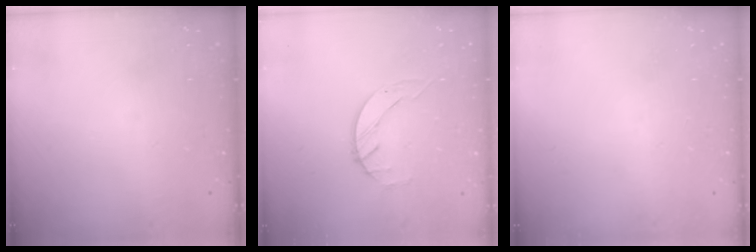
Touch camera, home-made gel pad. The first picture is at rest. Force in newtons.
{"total": 2.1, "press": 2.0, "slide": 0.3}
{"total": 0.0}